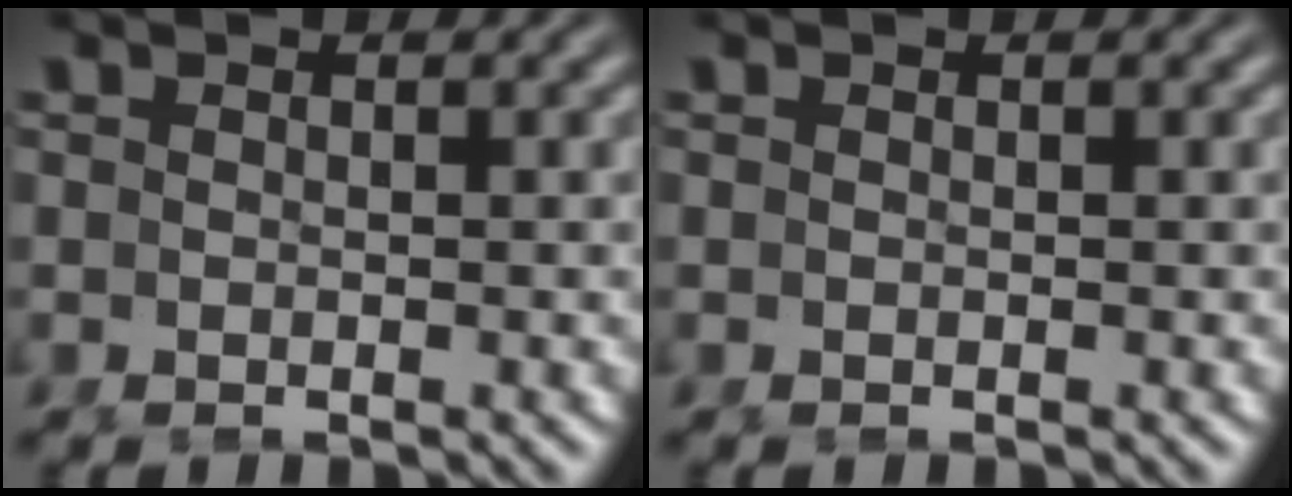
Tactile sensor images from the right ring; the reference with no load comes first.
{"total": 0.0}